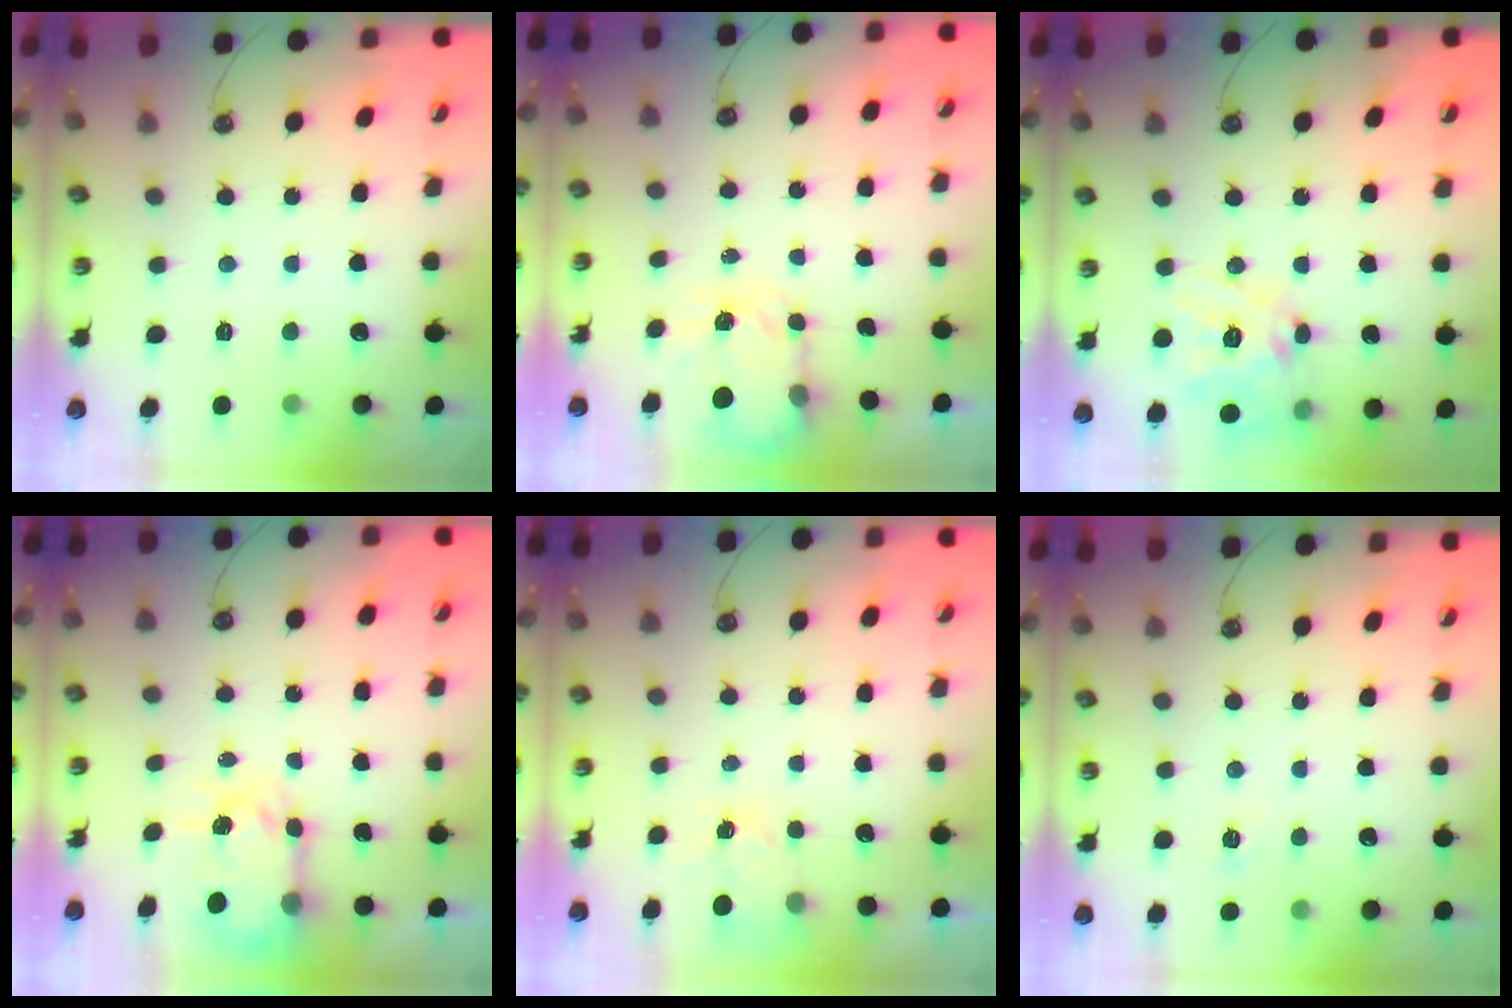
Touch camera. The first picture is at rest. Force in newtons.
{"total": 3.8, "press": 3.7, "slide": 0.5}
{"total": 17.3, "press": 17.1, "slide": 2.5}
{"total": 6.8, "press": 6.7, "slide": 0.6}
{"total": 2.2, "press": 2.2, "slide": 0.2}
{"total": 2.3, "press": 2.3, "slide": 0.3}